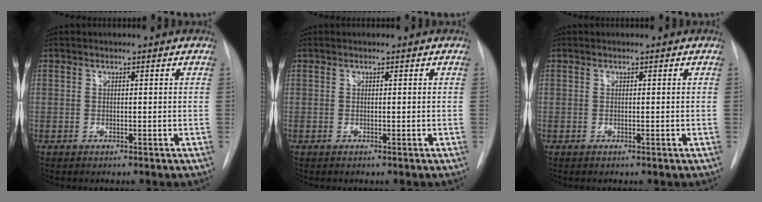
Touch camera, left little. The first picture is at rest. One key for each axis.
{"total": 0.0}
{"total": 0.0}